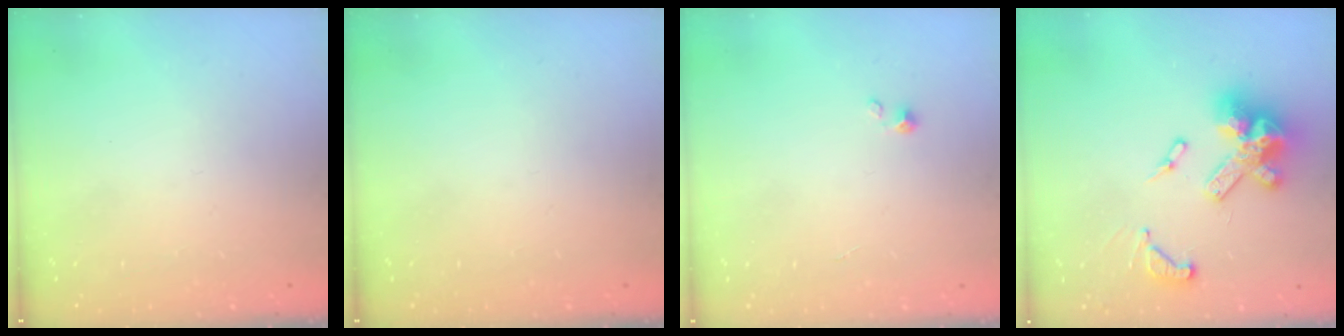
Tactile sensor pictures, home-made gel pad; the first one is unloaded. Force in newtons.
{"total": 0.0}
{"total": 0.7, "press": 0.7, "slide": 0.1}
{"total": 17.4, "press": 17.2, "slide": 2.4}